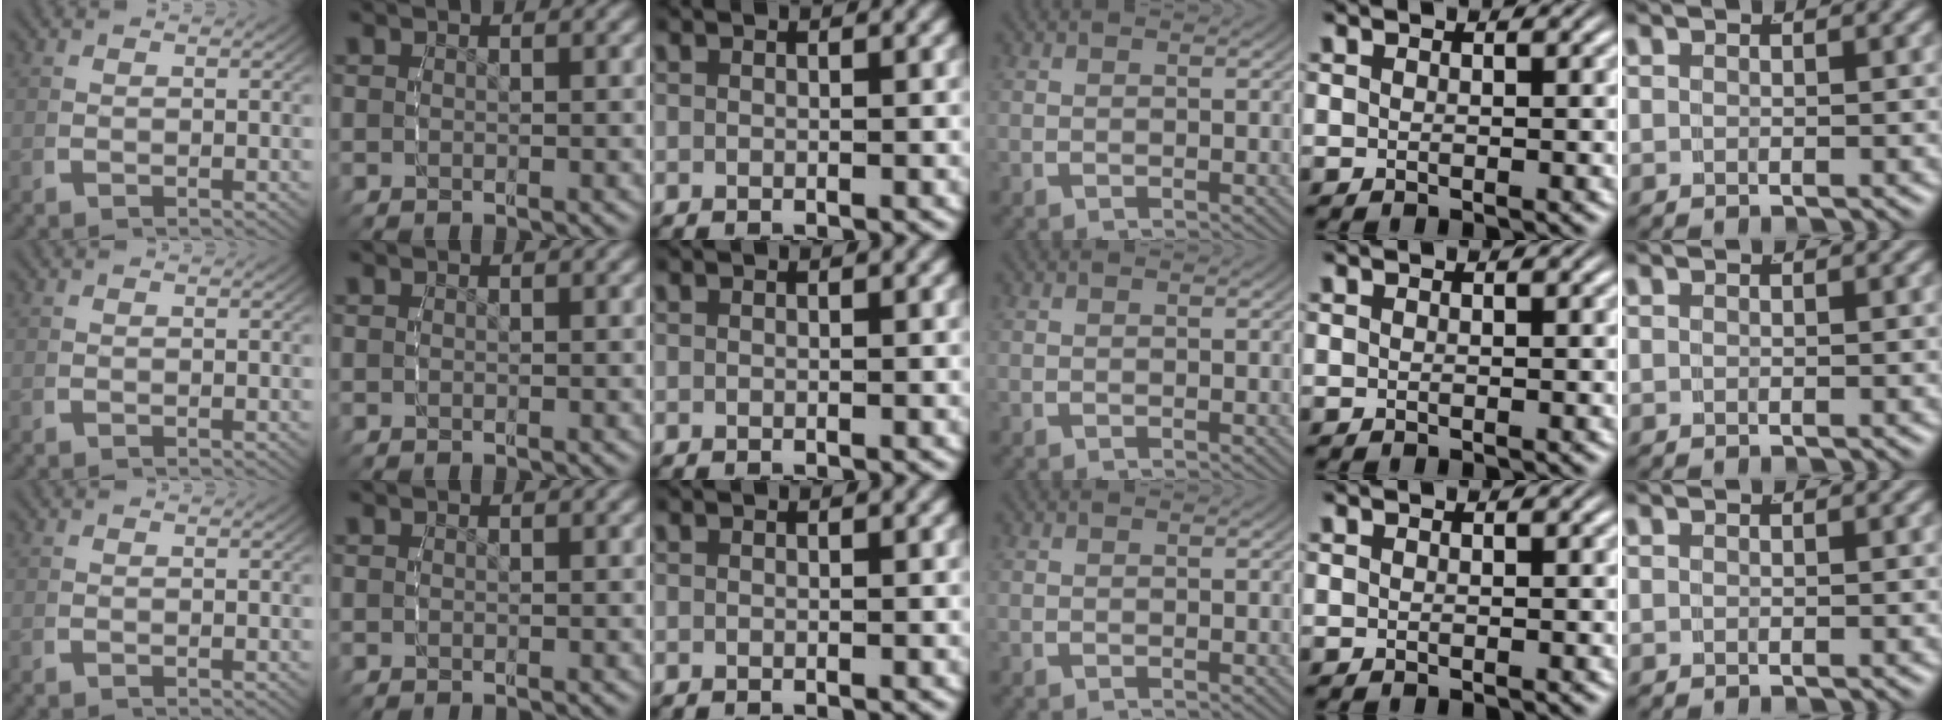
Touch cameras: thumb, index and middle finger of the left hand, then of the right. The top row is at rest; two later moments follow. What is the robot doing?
{"motion": "reach", "object": "paper towel"}